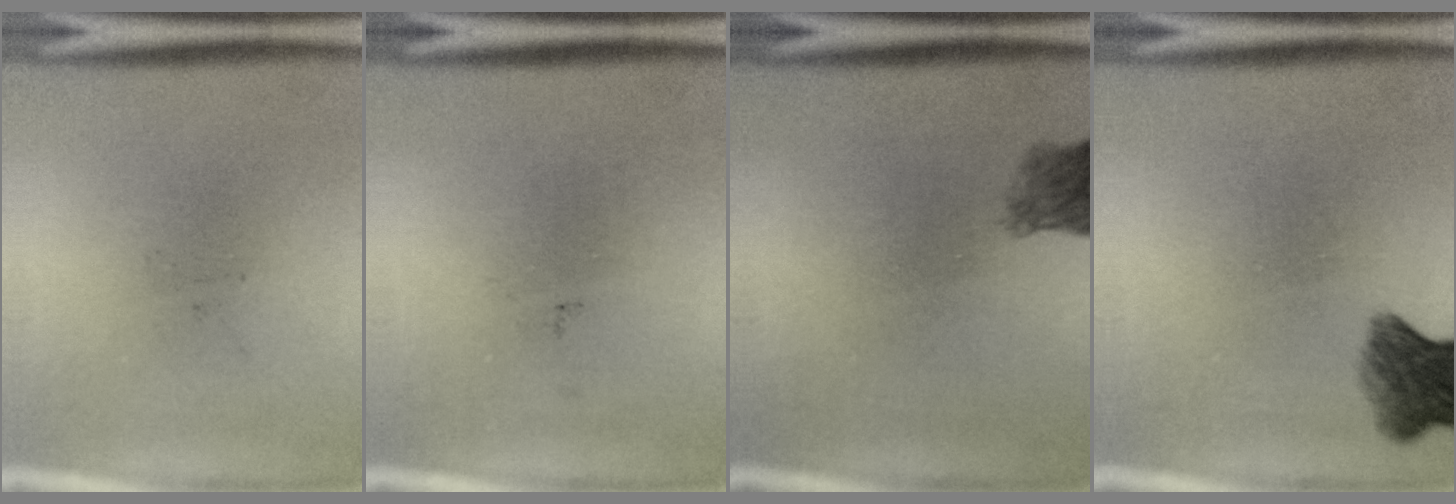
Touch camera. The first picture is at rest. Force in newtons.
{"total": 0.0}
{"total": 2.9}
{"total": 6.2}